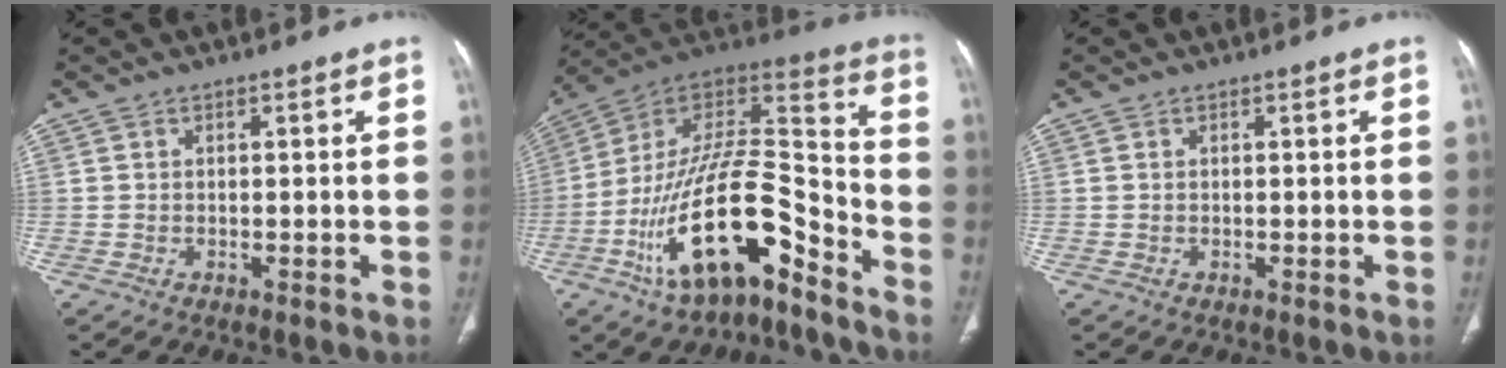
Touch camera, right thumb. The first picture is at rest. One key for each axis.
{"total": 22.9, "fx": -12.4, "fy": 8.7, "fz": 17.2, "tx": -0.298, "ty": 0.089, "tz": -0.214}
{"total": 0.0}